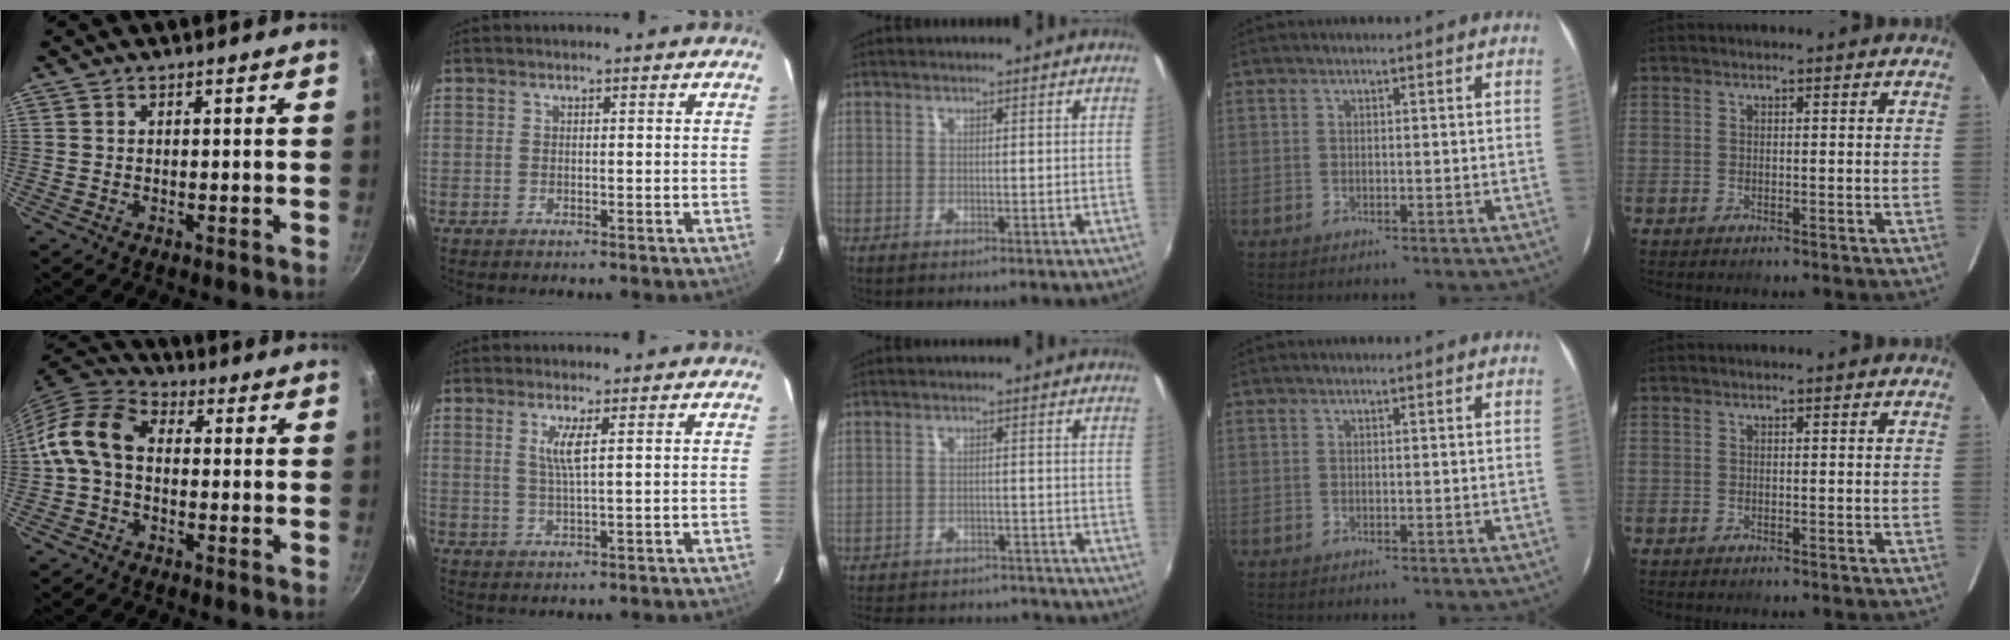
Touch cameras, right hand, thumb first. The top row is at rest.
{"thumb": {"total": 10.0, "force": [-0.6, 6.9, 7.2], "torque": [-0.131, 0.035, -0.031]}, "index": {"total": 3.7, "force": [1.3, -0.2, 3.4], "torque": [-0.069, -0.006, 0.025]}, "middle": {"total": 17.7, "force": [-15.4, 6.4, 6.1], "torque": [-0.139, 0.013, -0.202]}}